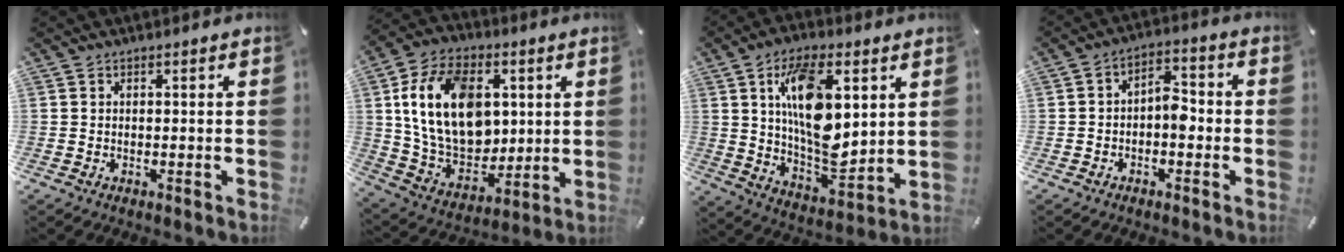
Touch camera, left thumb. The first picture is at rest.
{"total": 20.1, "force": [4.3, 14.5, 13.2], "torque": [-0.257, -0.007, 0.081]}
{"total": 17.3, "force": [5.7, 9.0, 13.6], "torque": [-0.241, -0.025, 0.092]}
{"total": 5.2, "force": [-1.8, 3.2, 3.8], "torque": [-0.056, 0.013, -0.035]}